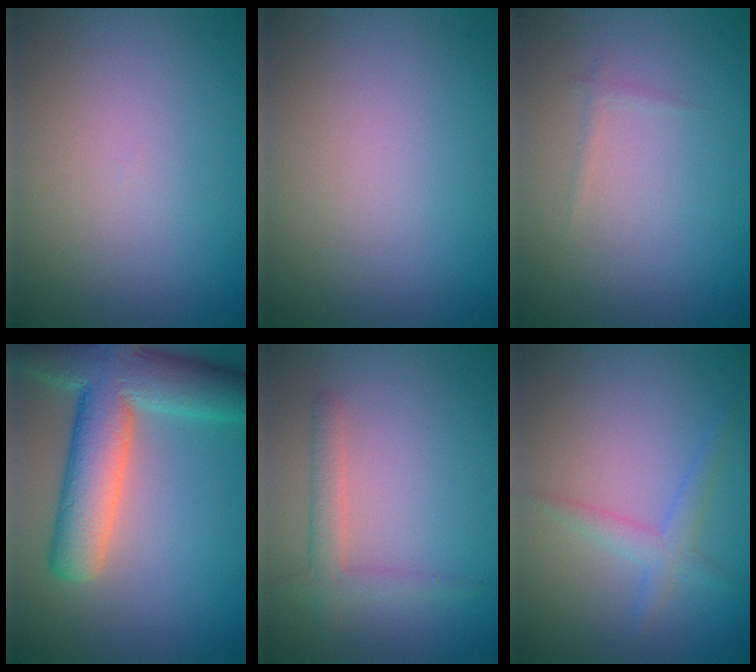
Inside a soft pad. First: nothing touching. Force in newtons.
{"total": 0.0}
{"total": 0.6, "press": 0.6, "slide": 0.0}
{"total": 10.1, "press": 10.1, "slide": 0.6}
{"total": 2.2, "press": 2.2, "slide": 0.1}
{"total": 2.0, "press": 2.0, "slide": 0.0}